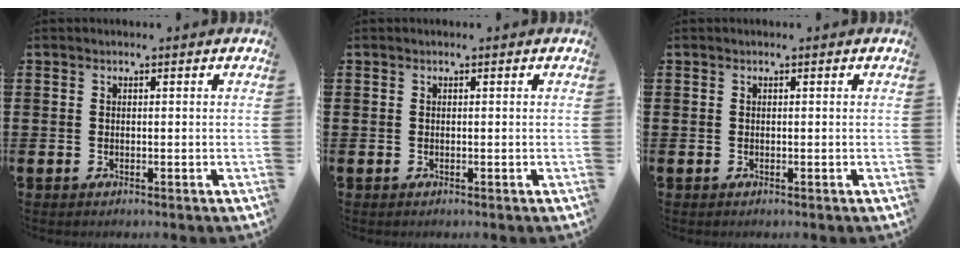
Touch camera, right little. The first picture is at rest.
{"total": 0.0}
{"total": 0.0}